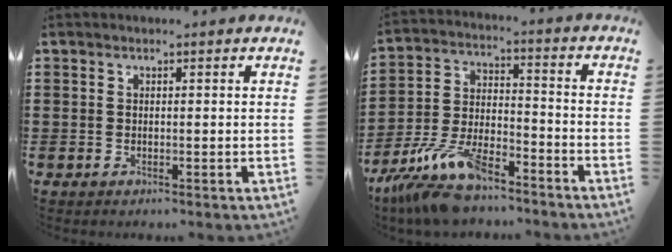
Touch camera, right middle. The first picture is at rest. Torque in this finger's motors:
{"motor_torque": [1.44, 0.01, 0.97, 0.21]}